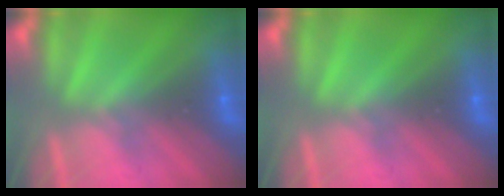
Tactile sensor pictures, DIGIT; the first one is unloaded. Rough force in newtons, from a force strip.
{"total": 0.0}